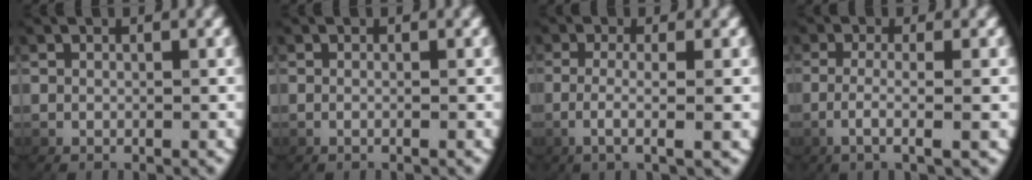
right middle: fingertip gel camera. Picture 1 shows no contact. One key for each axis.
{"total": 0.6, "fx": -0.5, "fy": -0.1, "fz": 0.3, "tx": -0.009, "ty": 0.000, "tz": -0.008}
{"total": 3.5, "fx": -0.4, "fy": 0.2, "fz": 3.5, "tx": -0.076, "ty": -0.010, "tz": 0.001}
{"total": 3.4, "fx": -0.7, "fy": 0.1, "fz": 3.3, "tx": -0.074, "ty": -0.010, "tz": -0.004}